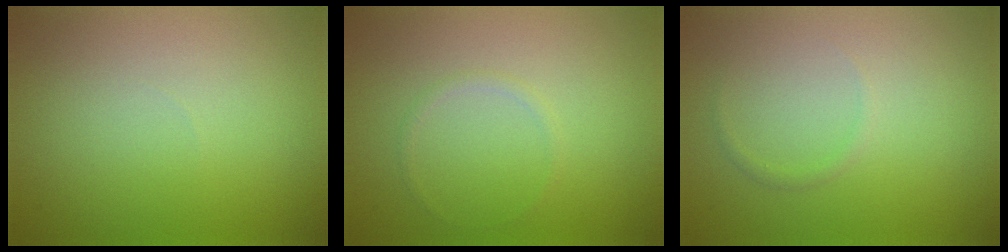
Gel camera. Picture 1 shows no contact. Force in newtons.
{"total": 0.7, "press": 0.7, "slide": 0.1}
{"total": 0.7, "press": 0.7, "slide": 0.1}